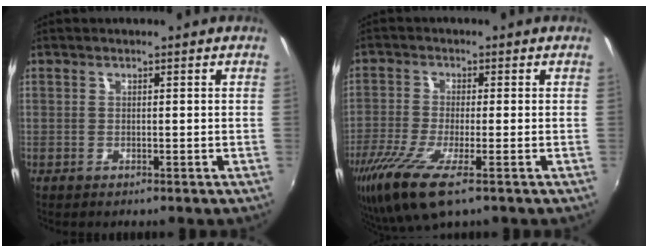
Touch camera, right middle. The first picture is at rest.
{"total": 11.8, "force": [-6.7, 2.5, 9.4], "torque": [-0.212, -0.047, -0.127]}